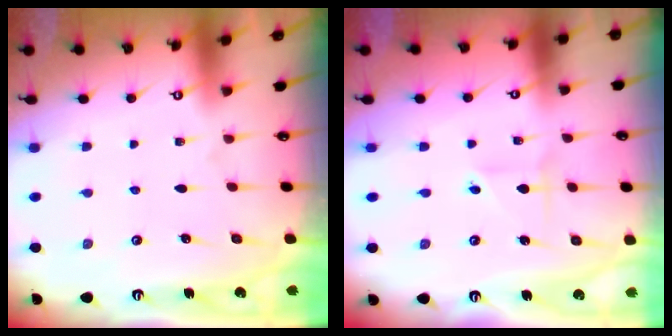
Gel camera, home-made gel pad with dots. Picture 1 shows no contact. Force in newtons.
{"total": 1.9, "press": 1.9, "slide": 0.2}